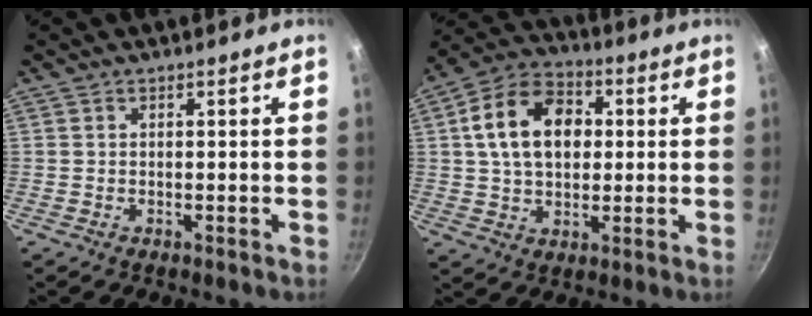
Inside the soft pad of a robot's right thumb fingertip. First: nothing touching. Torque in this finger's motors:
{"motor_torque": [-1.31, 1.77, 1.35, 0.41, 0.34]}